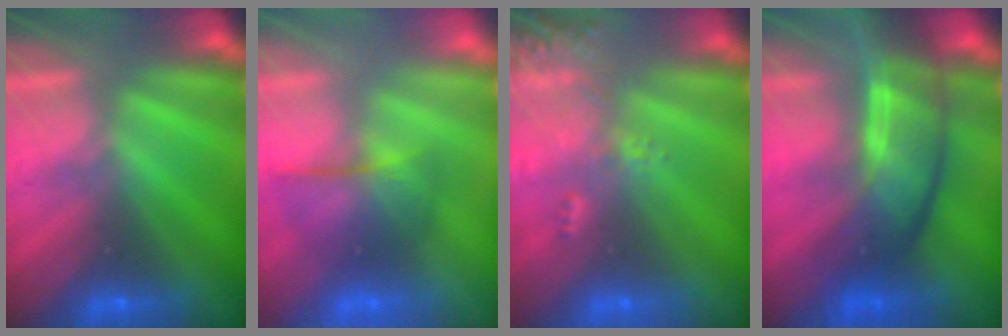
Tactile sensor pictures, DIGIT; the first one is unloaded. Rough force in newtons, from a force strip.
{"total": 2.2}
{"total": 2.4}
{"total": 7.7}